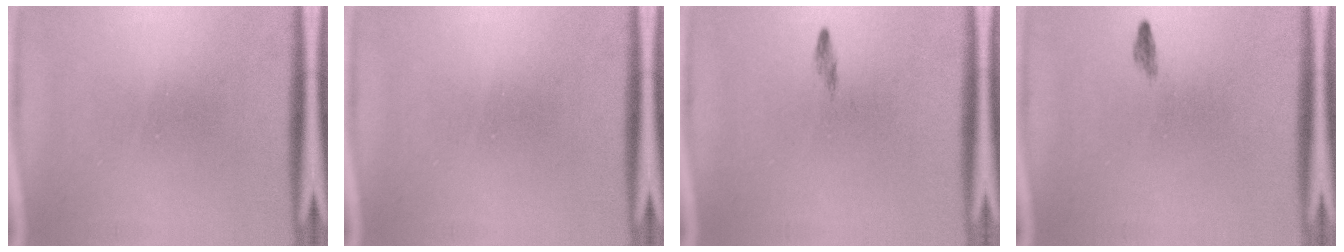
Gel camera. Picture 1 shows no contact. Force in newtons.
{"total": 0.0}
{"total": 0.7}
{"total": 0.5}